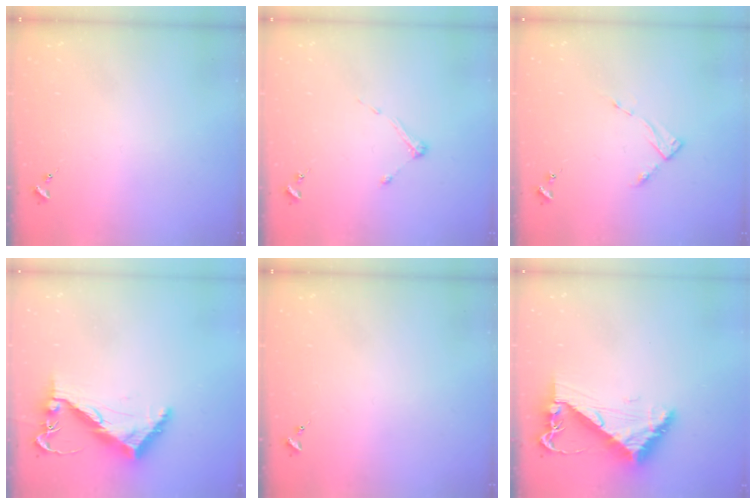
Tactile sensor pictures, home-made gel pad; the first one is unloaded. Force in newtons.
{"total": 3.9, "press": 3.8, "slide": 0.4}
{"total": 2.8, "press": 2.8, "slide": 0.4}
{"total": 9.7, "press": 9.6, "slide": 1.4}
{"total": 0.0}
{"total": 8.3, "press": 8.2, "slide": 1.0}